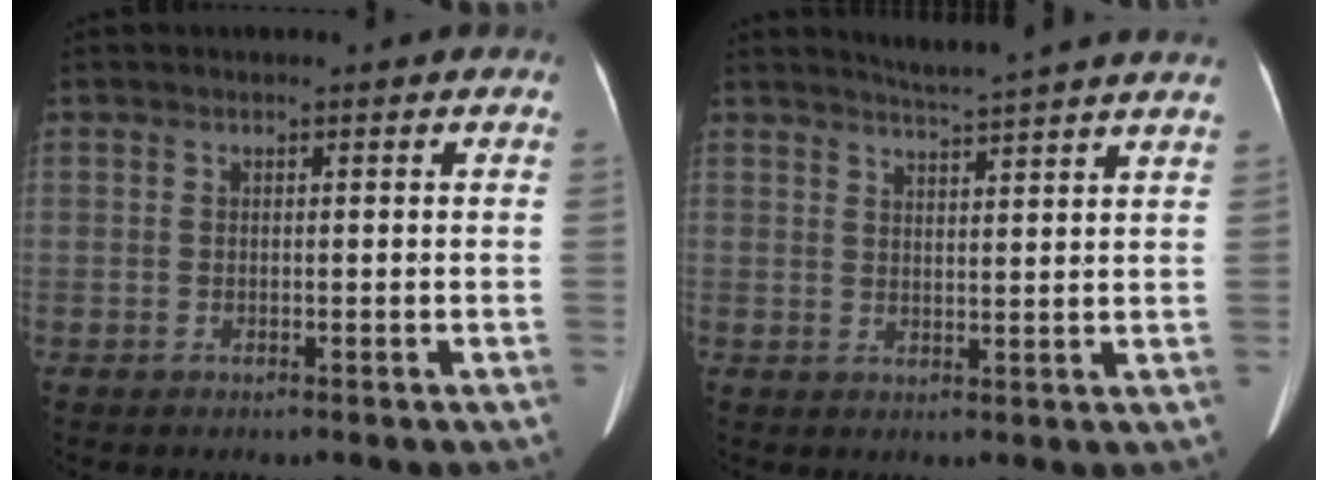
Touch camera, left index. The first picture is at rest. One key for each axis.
{"total": 9.7, "fx": 9.0, "fy": -1.3, "fz": 3.3, "tx": -0.054, "ty": -0.006, "tz": 0.108}